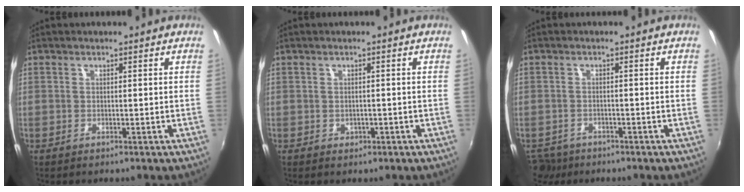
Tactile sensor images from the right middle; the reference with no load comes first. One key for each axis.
{"total": 1.2, "fx": -0.4, "fy": 1.1, "fz": 0.3, "tx": -0.003, "ty": -0.002, "tz": -0.002}
{"total": 4.9, "fx": -3.5, "fy": 3.1, "fz": 1.3, "tx": -0.041, "ty": -0.009, "tz": -0.060}